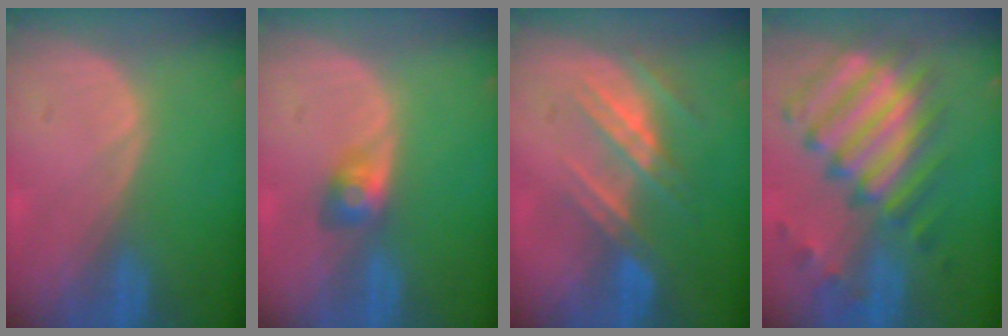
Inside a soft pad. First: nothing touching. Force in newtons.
{"total": 3.0, "press": 2.7, "slide": 1.3}
{"total": 7.5, "press": 6.6, "slide": 3.4}
{"total": 11.7, "press": 10.3, "slide": 5.6}